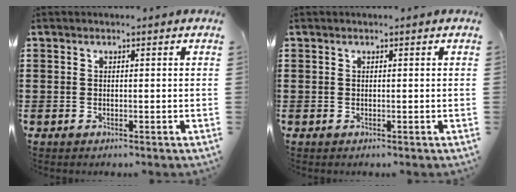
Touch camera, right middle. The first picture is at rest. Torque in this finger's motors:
{"motor_torque": [-0.06, 0.14, 0.17, -0.01]}